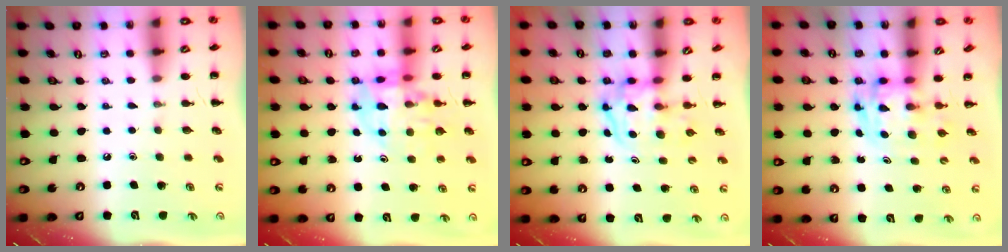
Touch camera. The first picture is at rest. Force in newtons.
{"total": 11.4, "press": 11.0, "slide": 3.3}
{"total": 3.8, "press": 3.7, "slide": 0.5}
{"total": 3.4, "press": 3.3, "slide": 0.6}